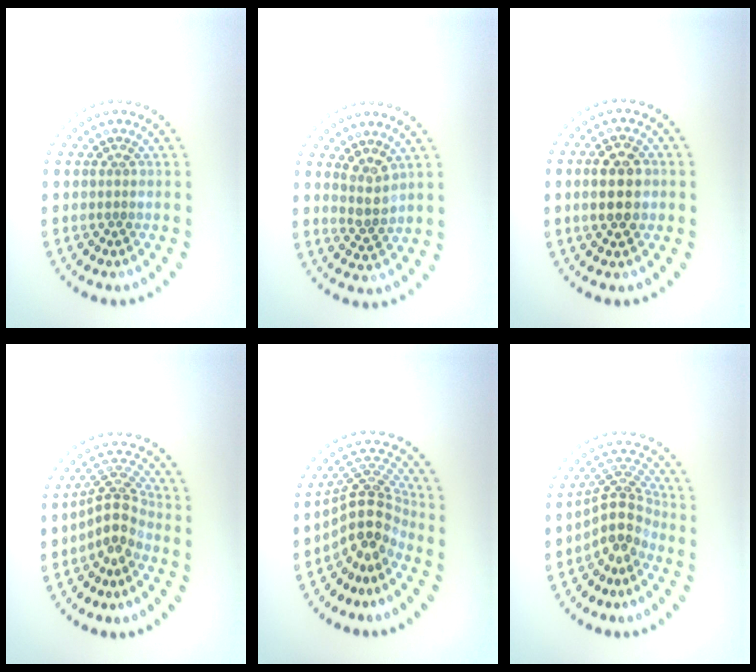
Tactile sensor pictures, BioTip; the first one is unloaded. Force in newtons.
{"total": 2.2, "press": 1.9, "slide": 1.1}
{"total": 4.1, "press": 4.1, "slide": 0.3}
{"total": 3.5, "press": 2.6, "slide": 2.4}
{"total": 5.0, "press": 3.6, "slide": 3.4}
{"total": 4.1, "press": 2.9, "slide": 2.9}